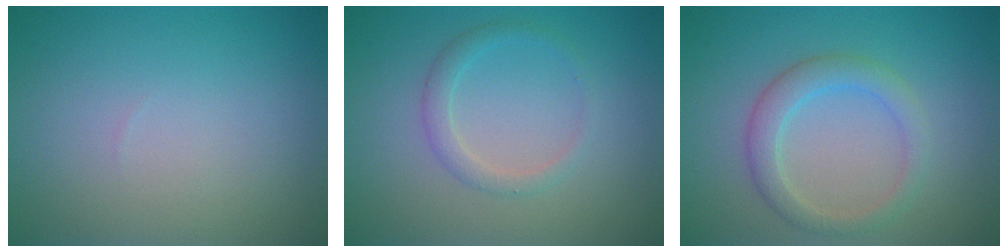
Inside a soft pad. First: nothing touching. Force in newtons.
{"total": 1.7, "press": 1.7, "slide": 0.0}
{"total": 2.9, "press": 2.9, "slide": 0.1}